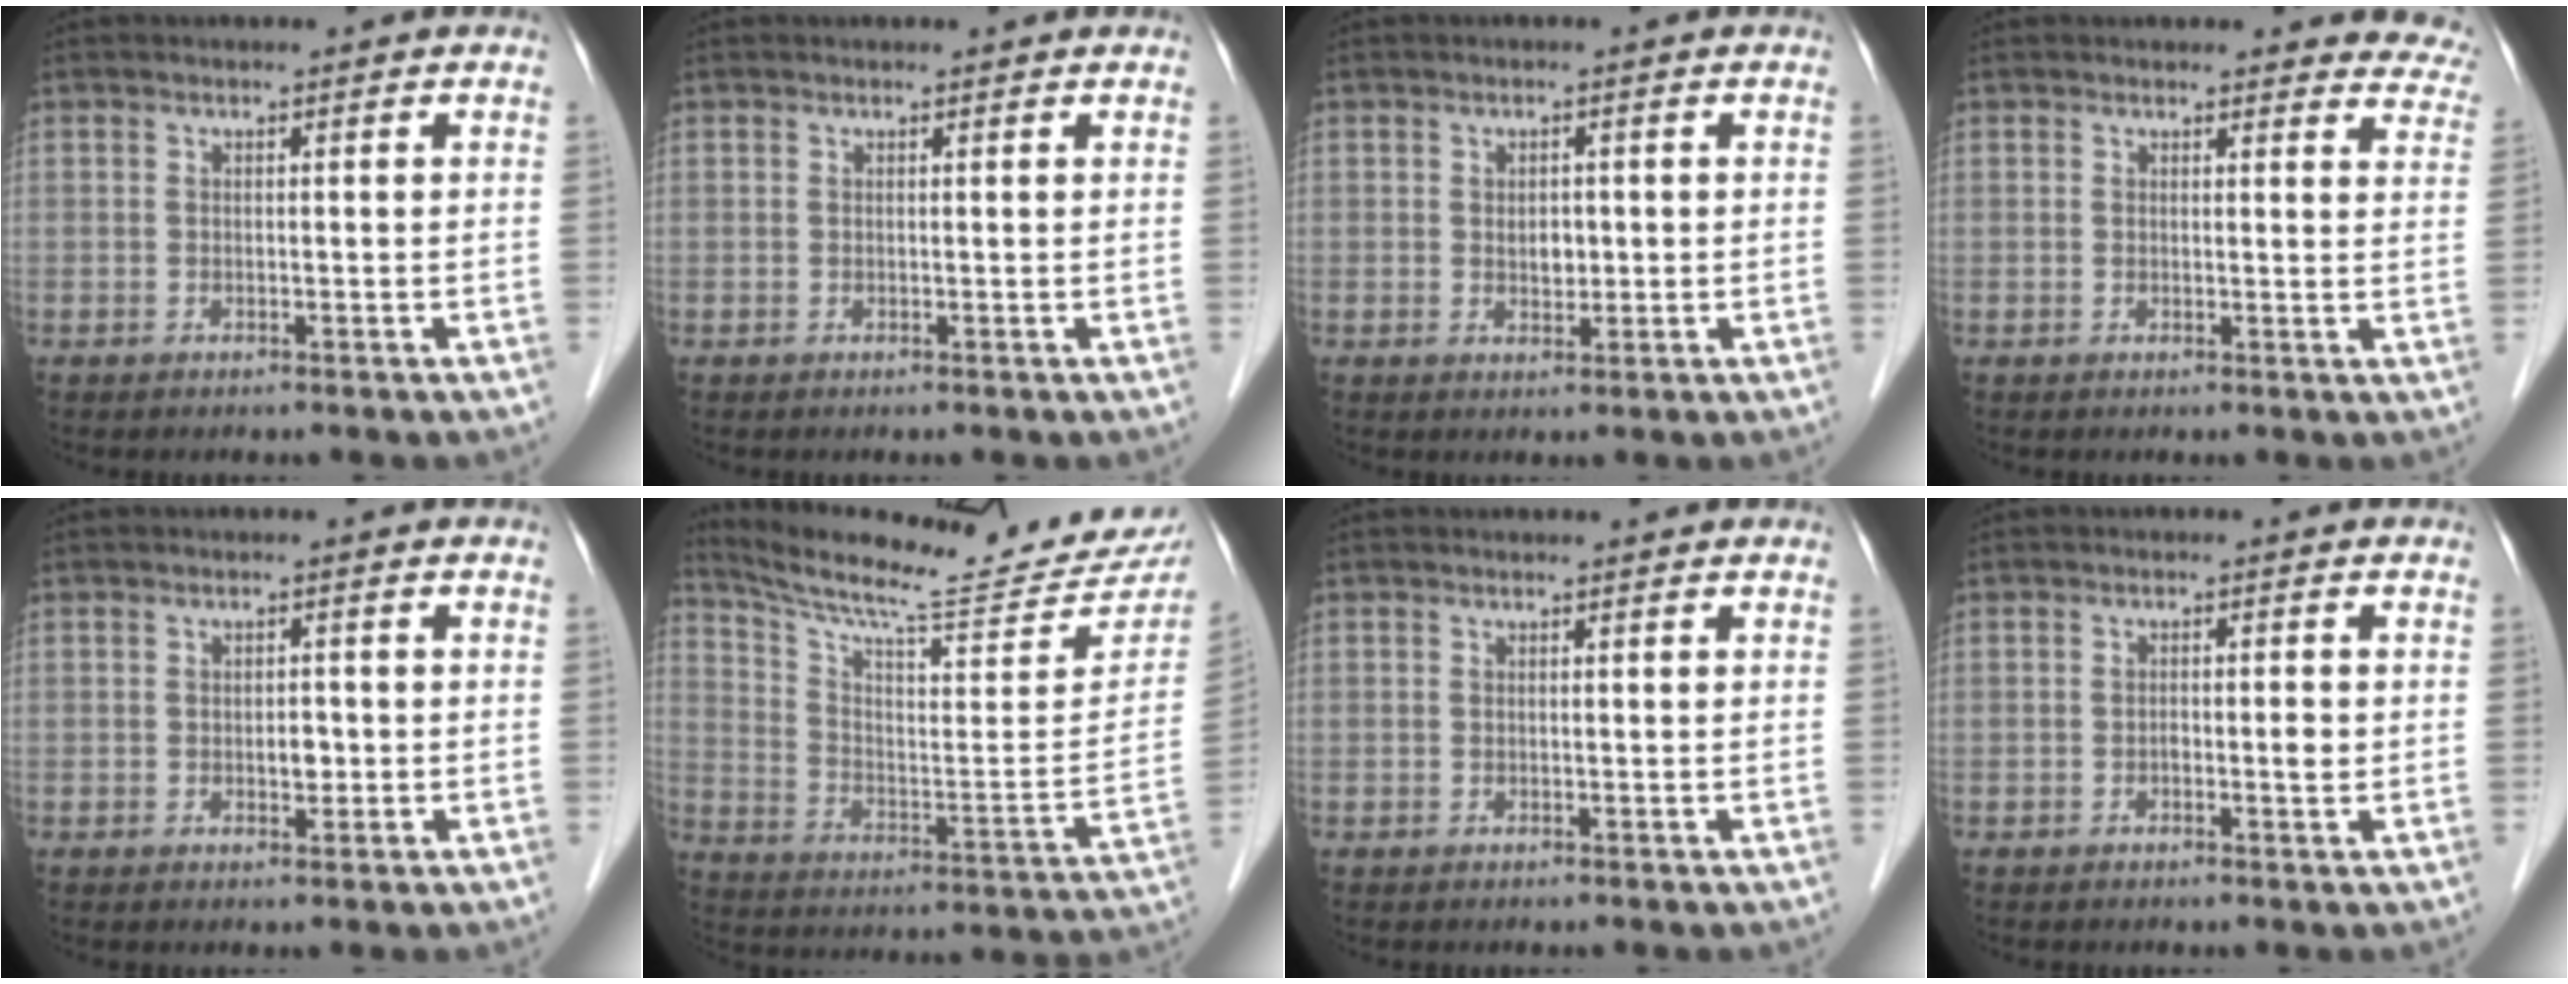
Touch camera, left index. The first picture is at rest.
{"total": 1.0, "force": [1.0, 0.2, 0.1], "torque": [-0.009, 0.008, 0.011]}
{"total": 2.1, "force": [0.1, 1.4, 1.6], "torque": [-0.026, -0.001, 0.004]}
{"total": 9.8, "force": [9.2, 2.9, 1.1], "torque": [0.036, -0.017, 0.061]}
{"total": 1.7, "force": [-0.3, 1.0, 1.3], "torque": [-0.020, 0.002, -0.003]}
{"total": 21.6, "force": [20.2, 1.1, 7.7], "torque": [-0.129, -0.083, 0.282]}
{"total": 0.6, "force": [0.6, 0.1, 0.1], "torque": [-0.006, 0.006, 0.007]}
{"total": 1.7, "force": [-0.3, 0.5, 1.6], "torque": [-0.027, 0.001, -0.005]}